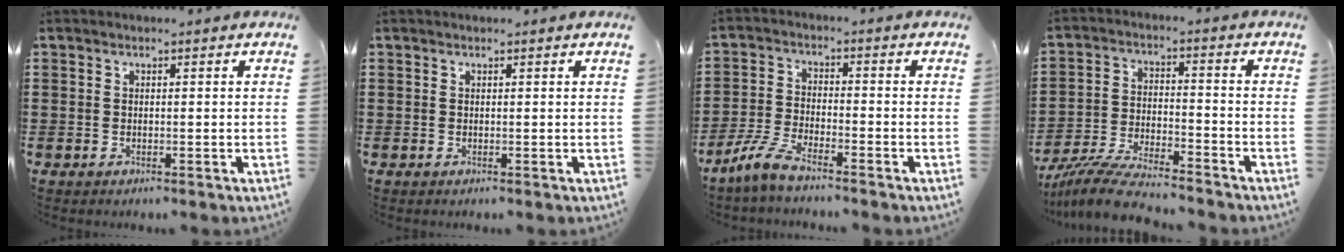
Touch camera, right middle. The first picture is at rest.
{"total": 0.0}
{"total": 5.6, "force": [-4.5, 0.7, 3.2], "torque": [-0.085, -0.010, -0.093]}
{"total": 7.9, "force": [-7.3, 0.5, 2.8], "torque": [-0.062, 0.002, -0.144]}